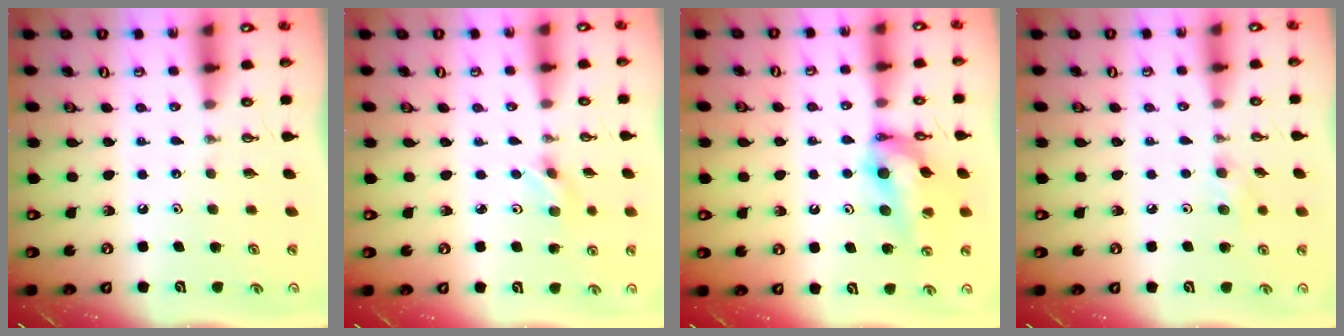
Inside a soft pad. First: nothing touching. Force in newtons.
{"total": 2.5, "press": 2.5, "slide": 0.5}
{"total": 13.0, "press": 12.9, "slide": 1.7}
{"total": 7.2, "press": 6.8, "slide": 2.1}